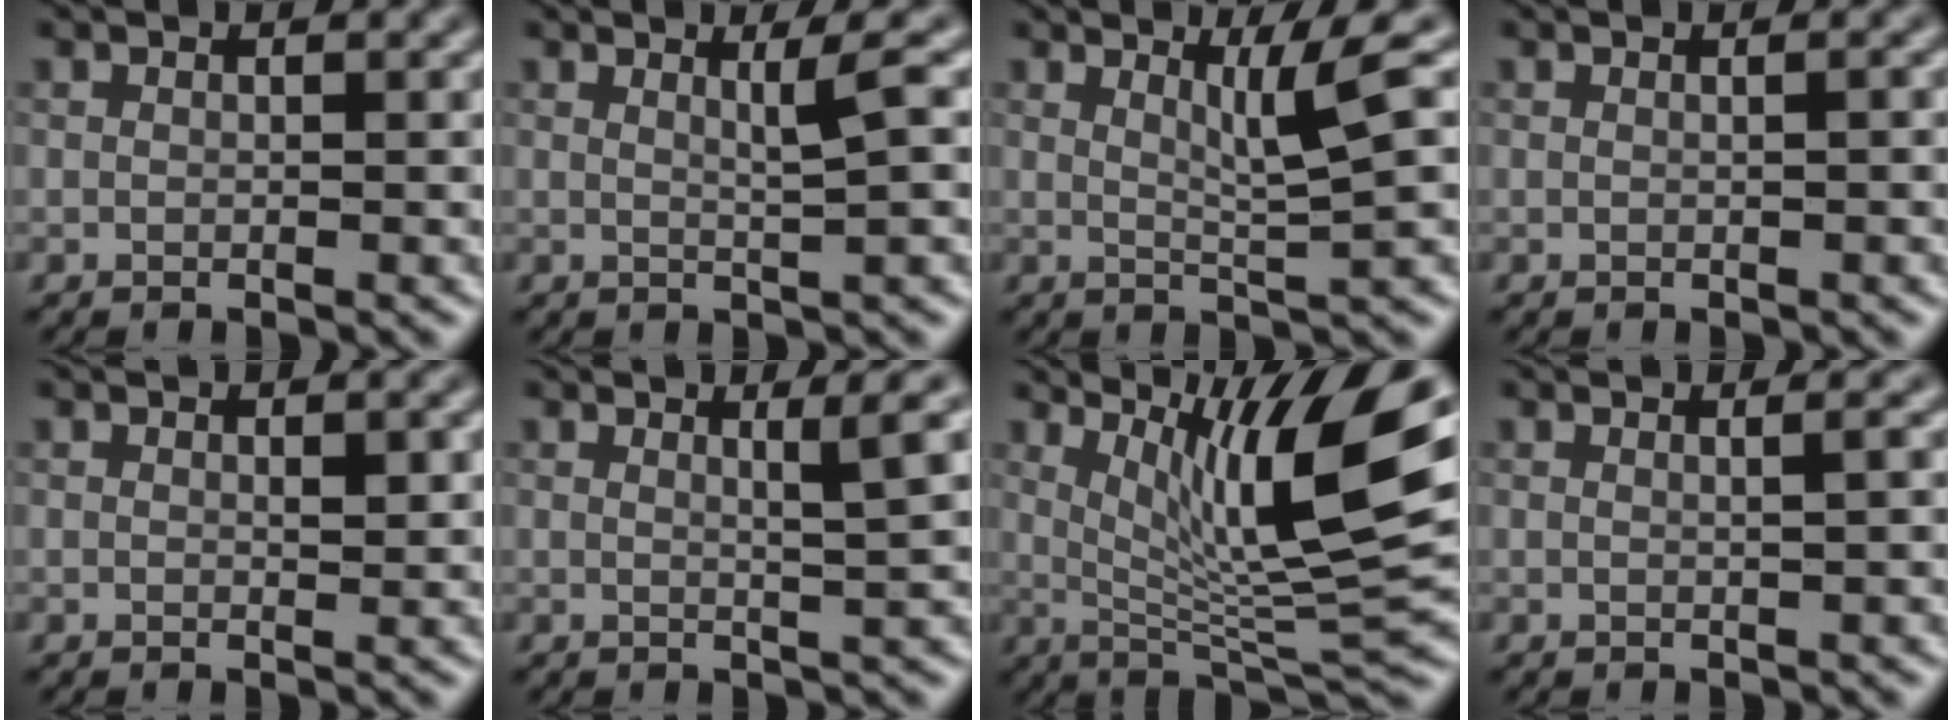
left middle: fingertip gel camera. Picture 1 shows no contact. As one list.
[{"total": 2.3, "force": [0.8, 0.4, 2.1], "torque": [-0.029, 0.003, 0.009]}, {"total": 3.6, "force": [1.4, 0.2, 3.2], "torque": [-0.051, -0.002, 0.029]}, {"total": 1.1, "force": [0.2, 0.4, 1.0], "torque": [-0.010, 0.002, -0.008]}, {"total": 0.9, "force": [0.3, 0.3, 0.8], "torque": [-0.012, -0.003, 0.006]}, {"total": 3.2, "force": [1.3, 0.6, 2.9], "torque": [-0.028, 0.007, 0.015]}, {"total": 11.5, "force": [4.0, 2.0, 10.6], "torque": [-0.168, -0.007, 0.076]}, {"total": 1.9, "force": [0.5, 0.8, 1.6], "torque": [-0.013, 0.002, -0.012]}]